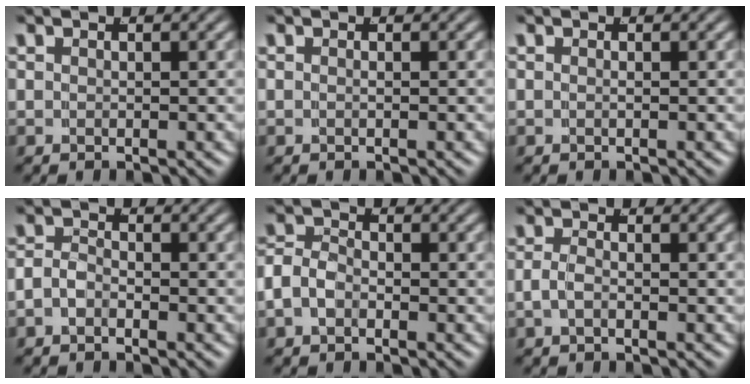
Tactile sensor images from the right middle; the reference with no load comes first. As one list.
[{"total": 0.0}, {"total": 0.0}, {"total": 2.0, "force": [-1.0, 1.4, 1.0], "torque": [-0.030, -0.012, -0.014]}, {"total": 3.1, "force": [-0.8, 2.5, 1.7], "torque": [-0.047, -0.010, -0.012]}, {"total": 1.2, "force": [-0.6, 0.1, 1.1], "torque": [-0.028, -0.009, -0.006]}]